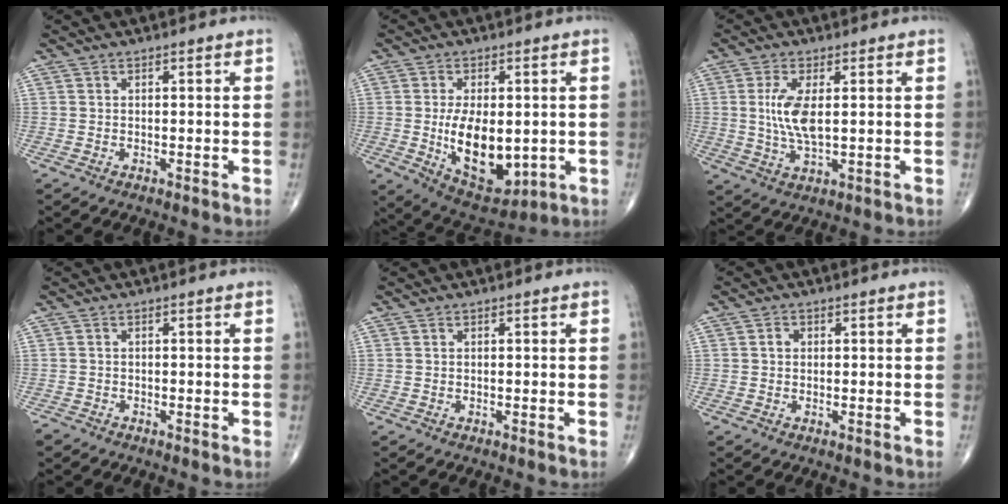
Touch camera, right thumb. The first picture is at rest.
{"total": 14.3, "force": [-1.3, 7.7, 12.0], "torque": [-0.171, -0.014, 0.000]}
{"total": 7.2, "force": [0.9, 2.7, 6.7], "torque": [-0.146, -0.010, 0.021]}
{"total": 0.8, "force": [-0.7, 0.5, 0.1], "torque": [-0.005, -0.002, -0.018]}
{"total": 0.0}
{"total": 1.3, "force": [0.1, 1.1, 0.6], "torque": [-0.006, 0.004, 0.000]}